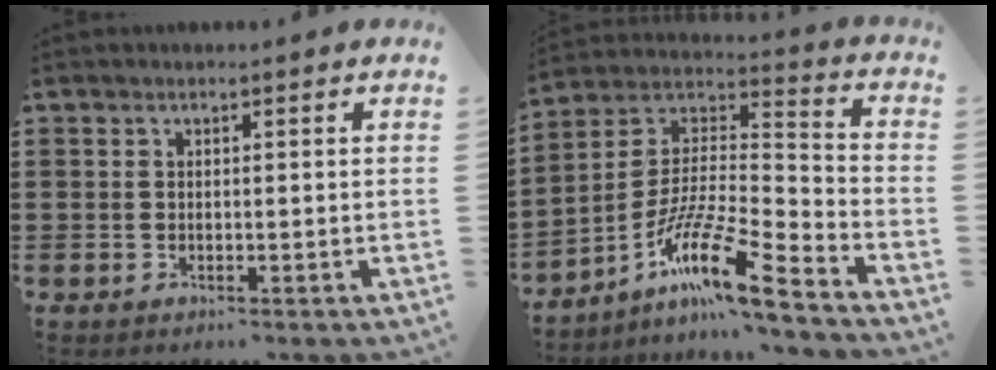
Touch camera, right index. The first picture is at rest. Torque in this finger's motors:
{"motor_torque": [-0.12, 0.17, 0.53, 0.18]}